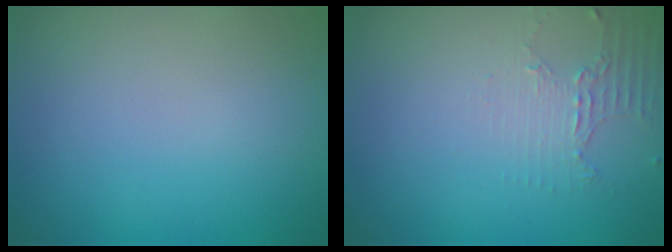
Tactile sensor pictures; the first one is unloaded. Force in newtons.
{"total": 1.9, "press": 1.4, "slide": 1.3}